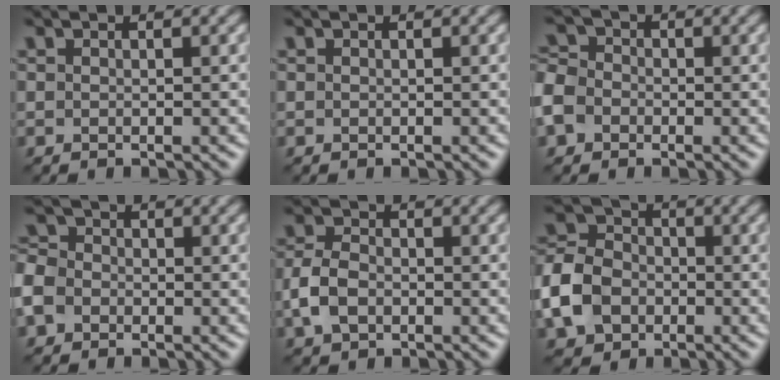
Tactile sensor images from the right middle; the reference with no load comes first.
{"total": 0.0}
{"total": 5.4, "force": [-2.1, 4.3, 2.5], "torque": [-0.065, -0.001, -0.055]}
{"total": 5.0, "force": [-1.7, 4.1, 2.4], "torque": [-0.065, 0.000, -0.047]}
{"total": 3.8, "force": [-1.0, 2.7, 2.4], "torque": [-0.061, 0.000, -0.027]}
{"total": 7.2, "force": [-2.3, 5.7, 3.8], "torque": [-0.093, 0.002, -0.066]}